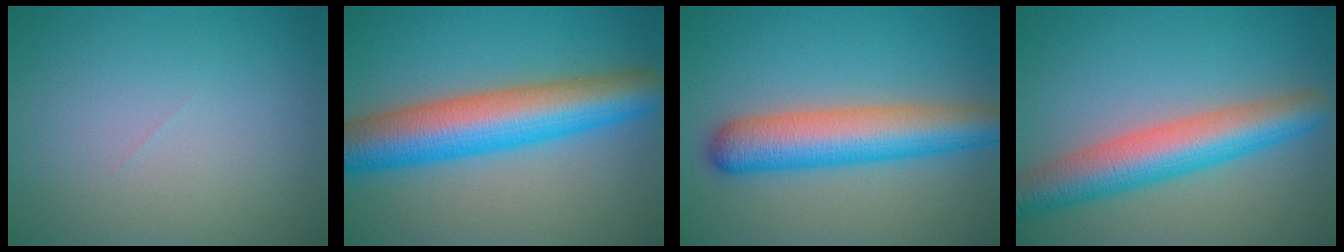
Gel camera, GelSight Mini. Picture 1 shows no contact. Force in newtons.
{"total": 10.0, "press": 10.0, "slide": 0.2}
{"total": 7.6, "press": 7.6, "slide": 0.2}
{"total": 7.4, "press": 7.4, "slide": 0.2}